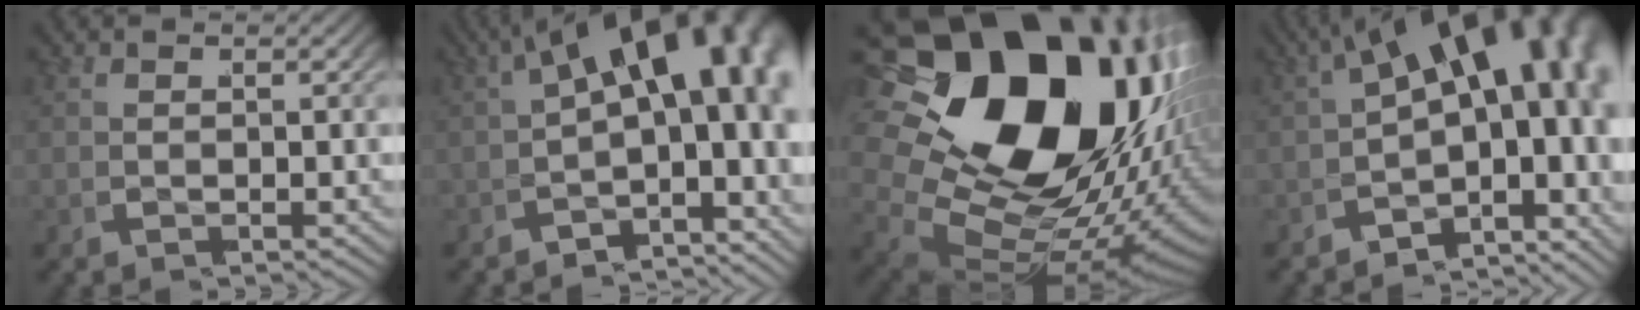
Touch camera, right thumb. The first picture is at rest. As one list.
[{"total": 13.0, "force": [0.2, 7.5, 10.6], "torque": [-0.142, -0.005, -0.012]}, {"total": 30.3, "force": [0.0, 20.5, 22.3], "torque": [-0.394, -0.054, 0.007]}, {"total": 16.4, "force": [-0.1, 10.2, 12.8], "torque": [-0.175, -0.013, -0.019]}]